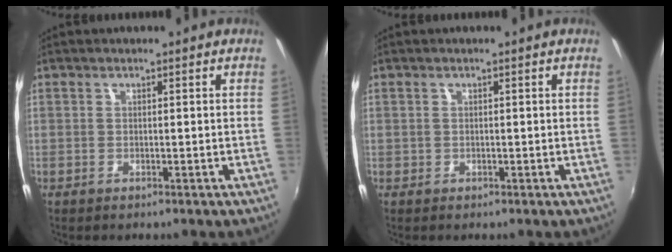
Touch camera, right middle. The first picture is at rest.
{"total": 0.6, "force": [-0.2, 0.5, 0.0], "torque": [0.001, -0.003, -0.003]}